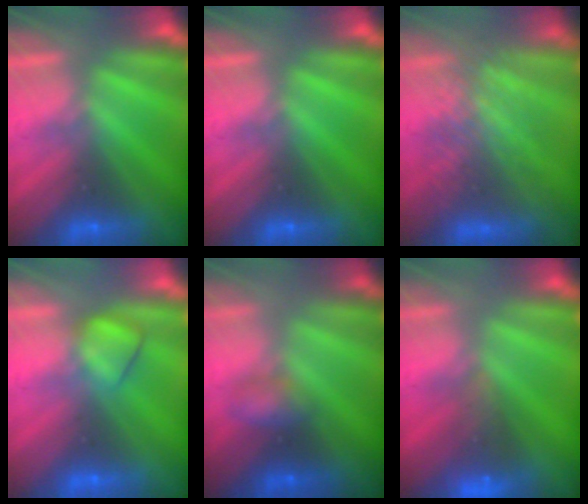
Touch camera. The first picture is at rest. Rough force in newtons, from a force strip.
{"total": 0.0}
{"total": 3.4}
{"total": 4.4}
{"total": 2.7}
{"total": 7.2}